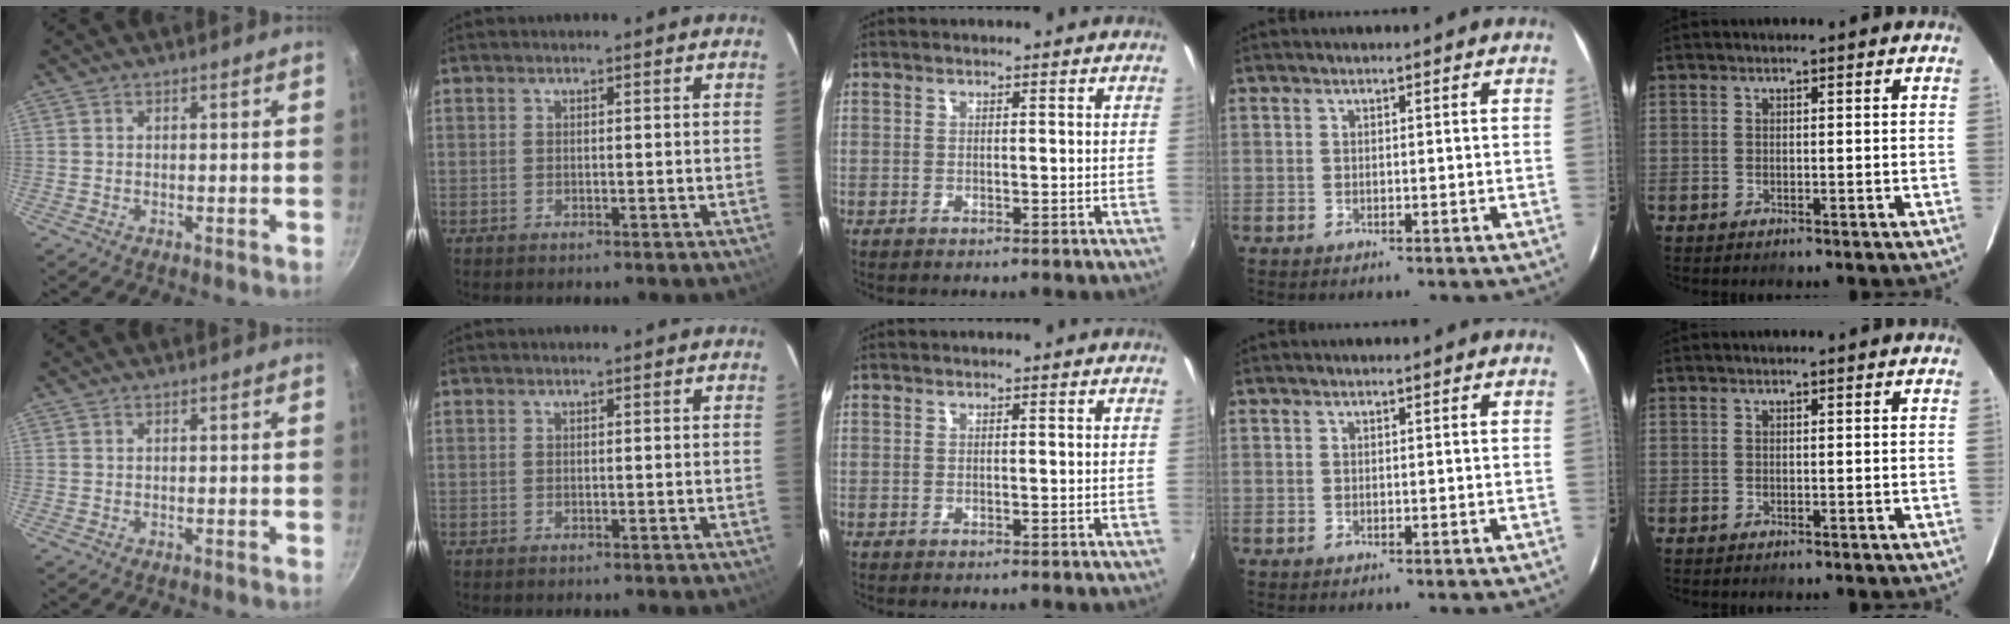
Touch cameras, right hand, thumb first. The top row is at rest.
{}